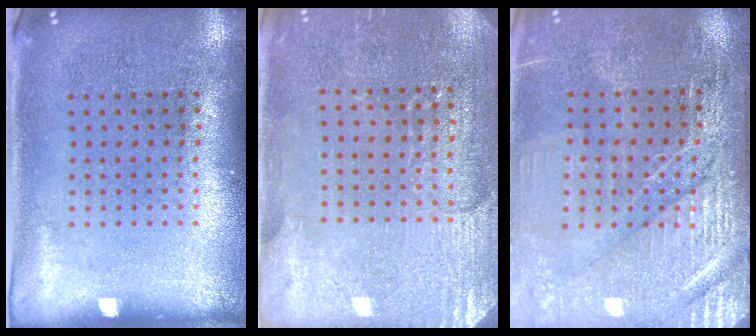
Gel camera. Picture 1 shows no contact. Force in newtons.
{"total": 2.9, "press": 2.9, "slide": 0.4}
{"total": 3.2, "press": 3.2, "slide": 0.4}